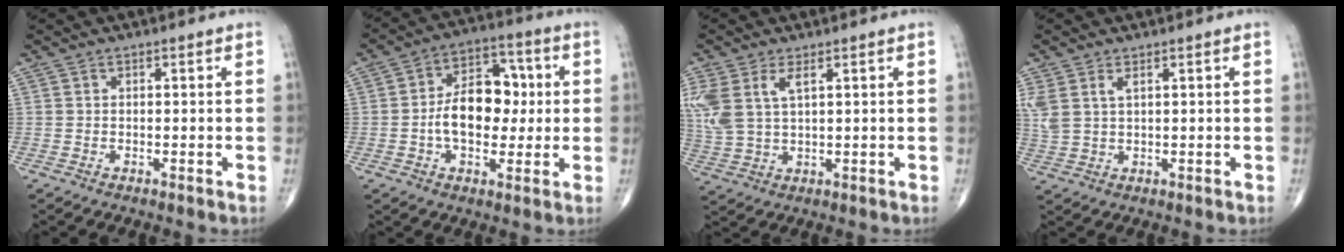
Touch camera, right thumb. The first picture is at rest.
{"total": 12.9, "force": [-0.3, 8.4, 9.8], "torque": [-0.120, 0.026, -0.010]}
{"total": 9.5, "force": [3.5, 4.8, 7.4], "torque": [-0.183, 0.002, 0.082]}
{"total": 4.9, "force": [2.1, 2.4, 3.7], "torque": [-0.097, 0.003, 0.051]}